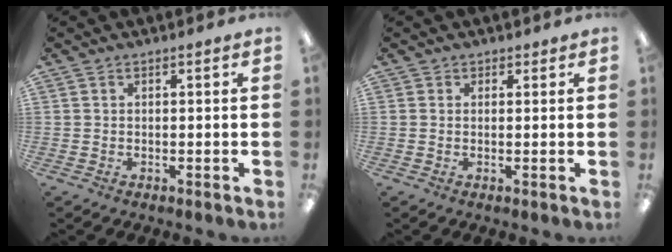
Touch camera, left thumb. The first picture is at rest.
{"total": 0.9, "force": [0.6, 0.7, 0.0], "torque": [0.008, -0.001, 0.009]}